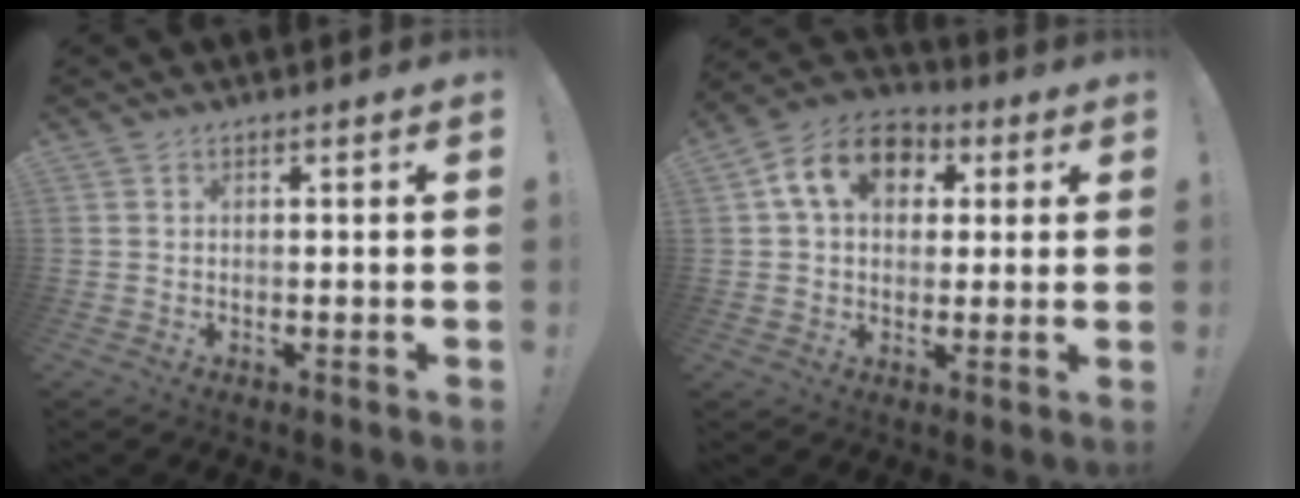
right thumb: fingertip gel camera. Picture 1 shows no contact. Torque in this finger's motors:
{"motor_torque": [0.76, 0.76, 0.10, 0.10, 0.18]}